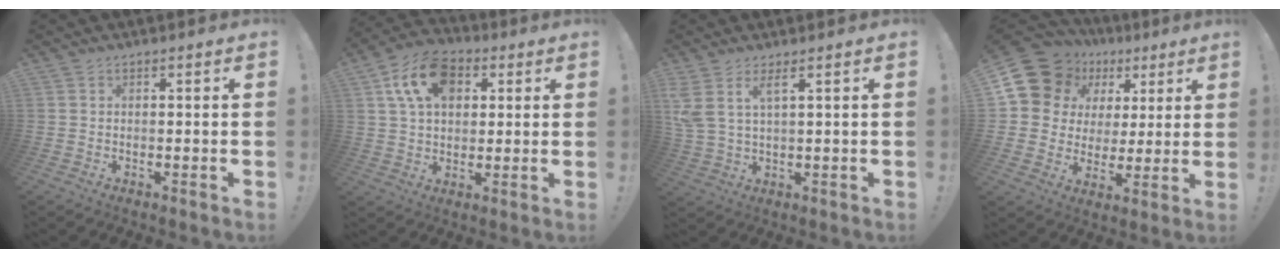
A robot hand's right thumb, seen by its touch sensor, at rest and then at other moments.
{"total": 14.5, "force": [5.4, 9.9, 9.0], "torque": [-0.145, -0.007, 0.107]}
{"total": 5.9, "force": [3.3, 1.6, 4.6], "torque": [-0.095, -0.017, 0.060]}
{"total": 15.4, "force": [7.3, 12.2, 5.9], "torque": [-0.095, -0.039, 0.155]}